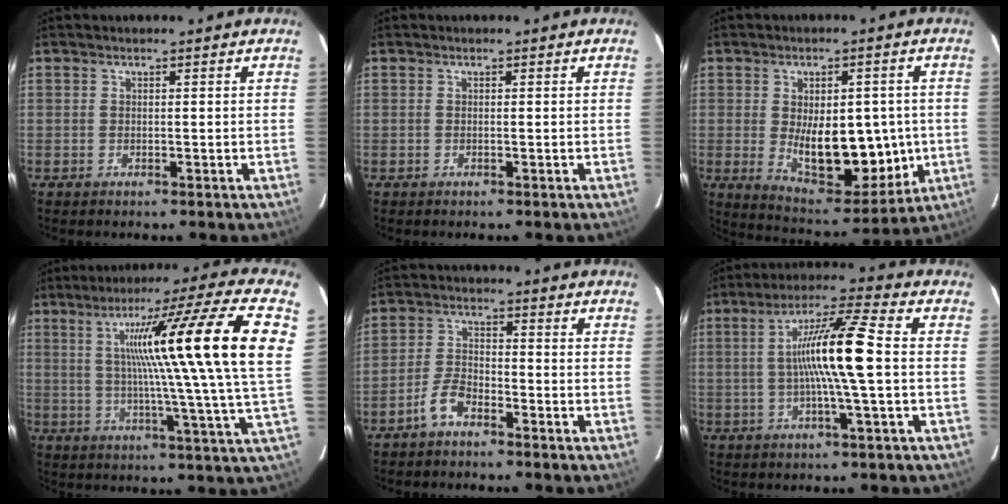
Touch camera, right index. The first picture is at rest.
{"total": 0.0}
{"total": 14.2, "force": [-1.3, 6.8, 12.4], "torque": [-0.184, -0.007, 0.001]}
{"total": 22.2, "force": [5.6, -2.4, 21.3], "torque": [-0.291, 0.014, 0.071]}
{"total": 4.6, "force": [-3.2, 1.9, 2.6], "torque": [-0.060, 0.008, -0.063]}
{"total": 11.9, "force": [-0.1, -0.5, 11.9], "torque": [-0.215, 0.009, -0.008]}